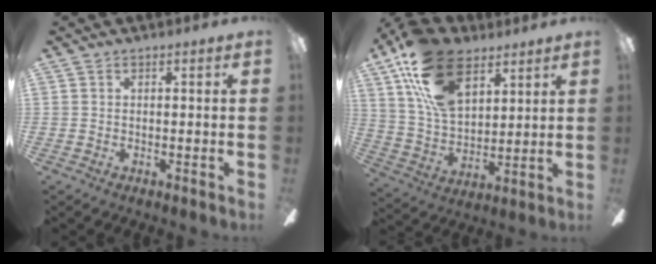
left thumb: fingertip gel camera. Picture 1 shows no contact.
{"total": 20.4, "force": [11.0, 11.6, 12.7], "torque": [-0.243, -0.035, 0.200]}